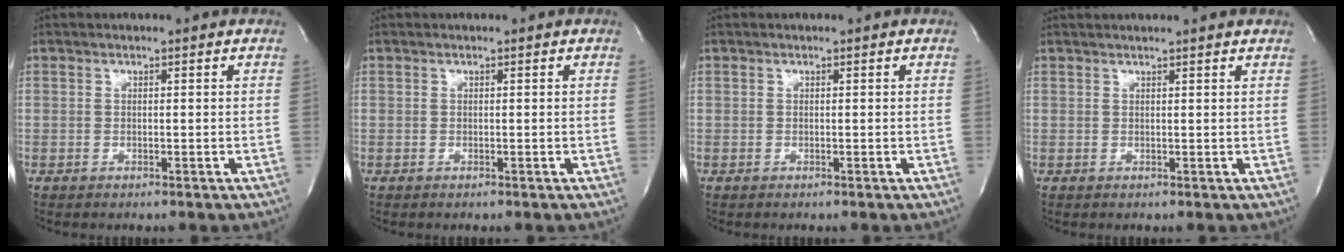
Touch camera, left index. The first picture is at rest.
{"total": 0.0}
{"total": 0.0}
{"total": 6.1, "force": [5.7, -0.1, 2.2], "torque": [-0.028, 0.031, 0.061]}